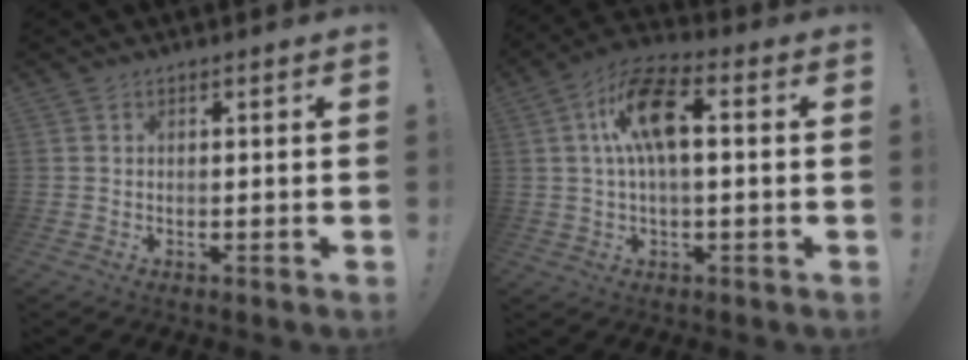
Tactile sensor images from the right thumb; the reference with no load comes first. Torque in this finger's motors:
{"motor_torque": [0.79, 1.80, 0.11, 0.11, 0.13]}